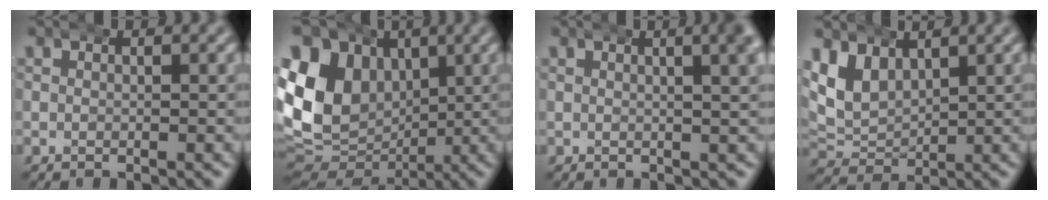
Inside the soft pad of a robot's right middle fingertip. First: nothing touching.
{"total": 16.8, "force": [0.7, 14.2, 8.8], "torque": [-0.177, -0.025, 0.010]}
{"total": 4.7, "force": [2.3, 1.5, 3.8], "torque": [-0.039, 0.021, 0.027]}
{"total": 7.3, "force": [1.1, 6.3, 3.6], "torque": [-0.105, -0.010, 0.020]}